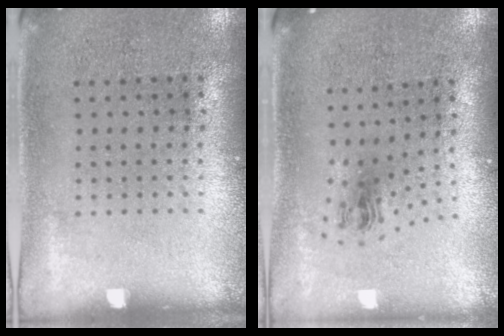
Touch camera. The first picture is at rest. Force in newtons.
{"total": 1.0, "press": 0.4, "slide": 0.9}